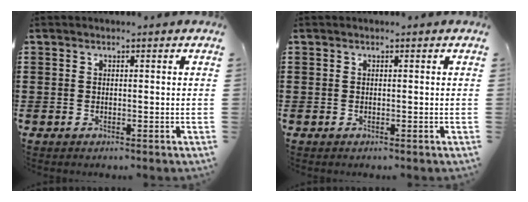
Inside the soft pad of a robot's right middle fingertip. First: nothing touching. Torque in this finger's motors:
{"motor_torque": [0.00, 0.00, 0.00, 0.00]}